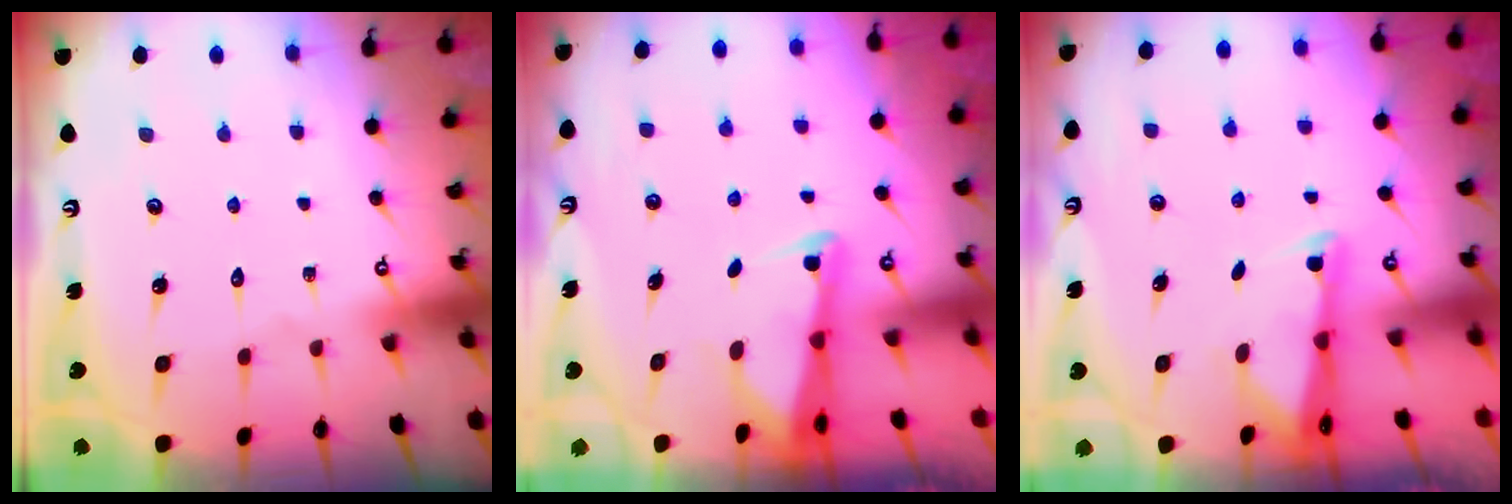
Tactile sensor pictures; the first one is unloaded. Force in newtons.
{"total": 2.6, "press": 2.6, "slide": 0.2}
{"total": 1.8, "press": 1.8, "slide": 0.4}